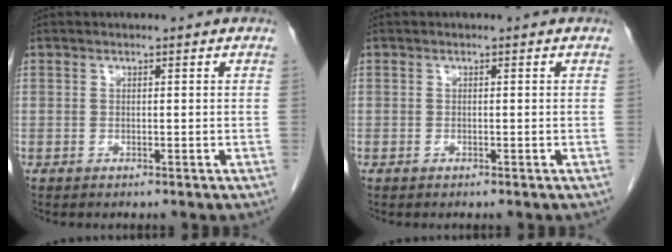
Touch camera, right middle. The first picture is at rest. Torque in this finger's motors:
{"motor_torque": [0.01, 0.00, 0.02, -0.01]}